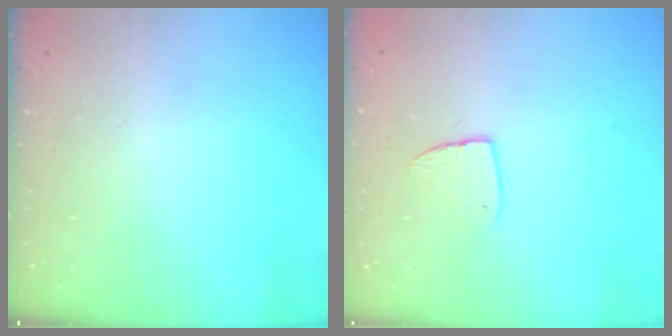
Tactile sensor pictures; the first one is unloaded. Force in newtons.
{"total": 6.1, "press": 6.1, "slide": 0.4}